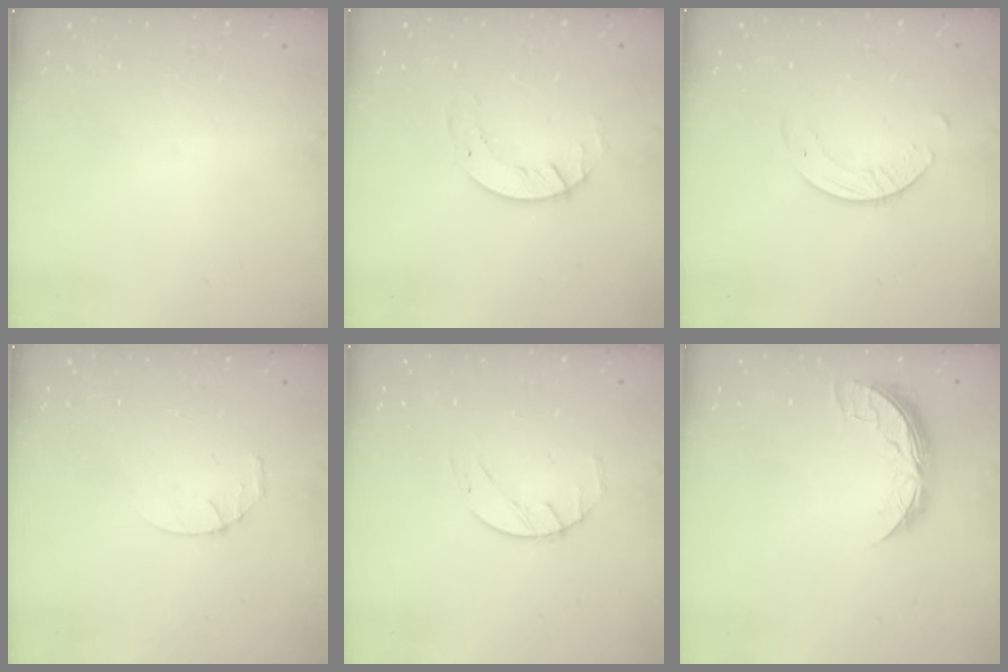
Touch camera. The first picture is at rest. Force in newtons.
{"total": 3.3, "press": 3.3, "slide": 0.4}
{"total": 4.5, "press": 4.5, "slide": 0.3}
{"total": 2.8, "press": 2.8, "slide": 0.4}
{"total": 2.5, "press": 2.5, "slide": 0.4}
{"total": 7.8, "press": 7.8, "slide": 0.4}